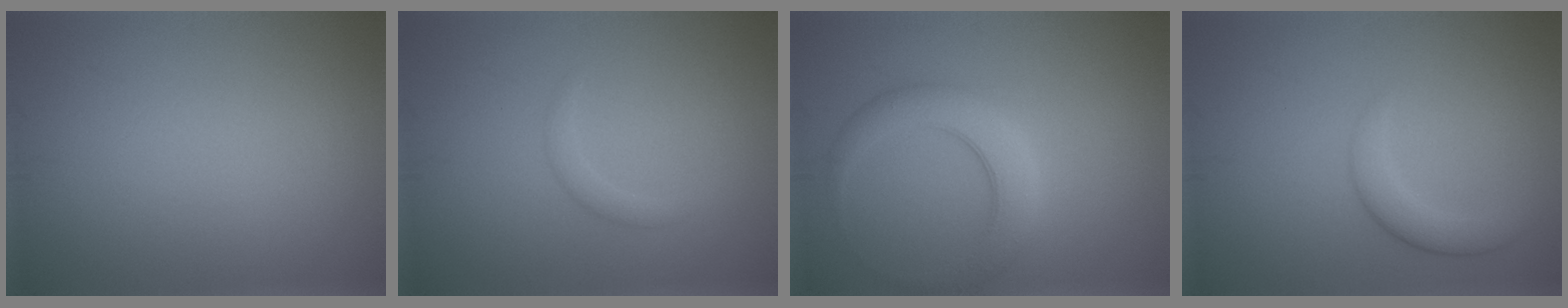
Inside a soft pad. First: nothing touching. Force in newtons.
{"total": 1.2, "press": 1.2, "slide": 0.1}
{"total": 4.1, "press": 4.1, "slide": 0.1}
{"total": 2.6, "press": 2.6, "slide": 0.1}